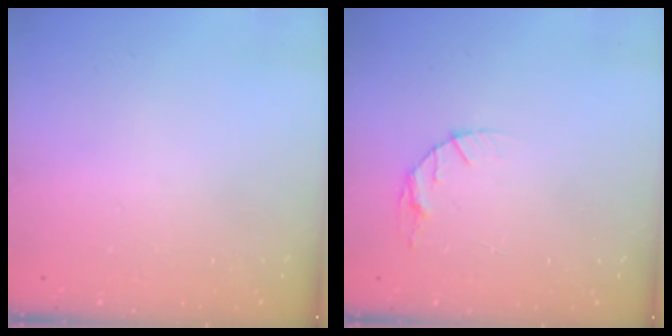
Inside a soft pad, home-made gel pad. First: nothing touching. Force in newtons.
{"total": 4.9, "press": 4.9, "slide": 0.6}